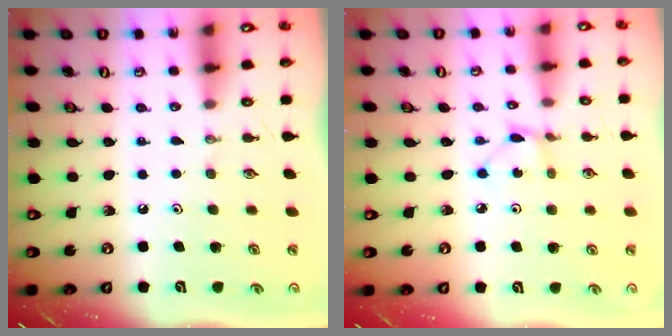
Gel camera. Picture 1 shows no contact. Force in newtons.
{"total": 1.9, "press": 1.9, "slide": 0.3}